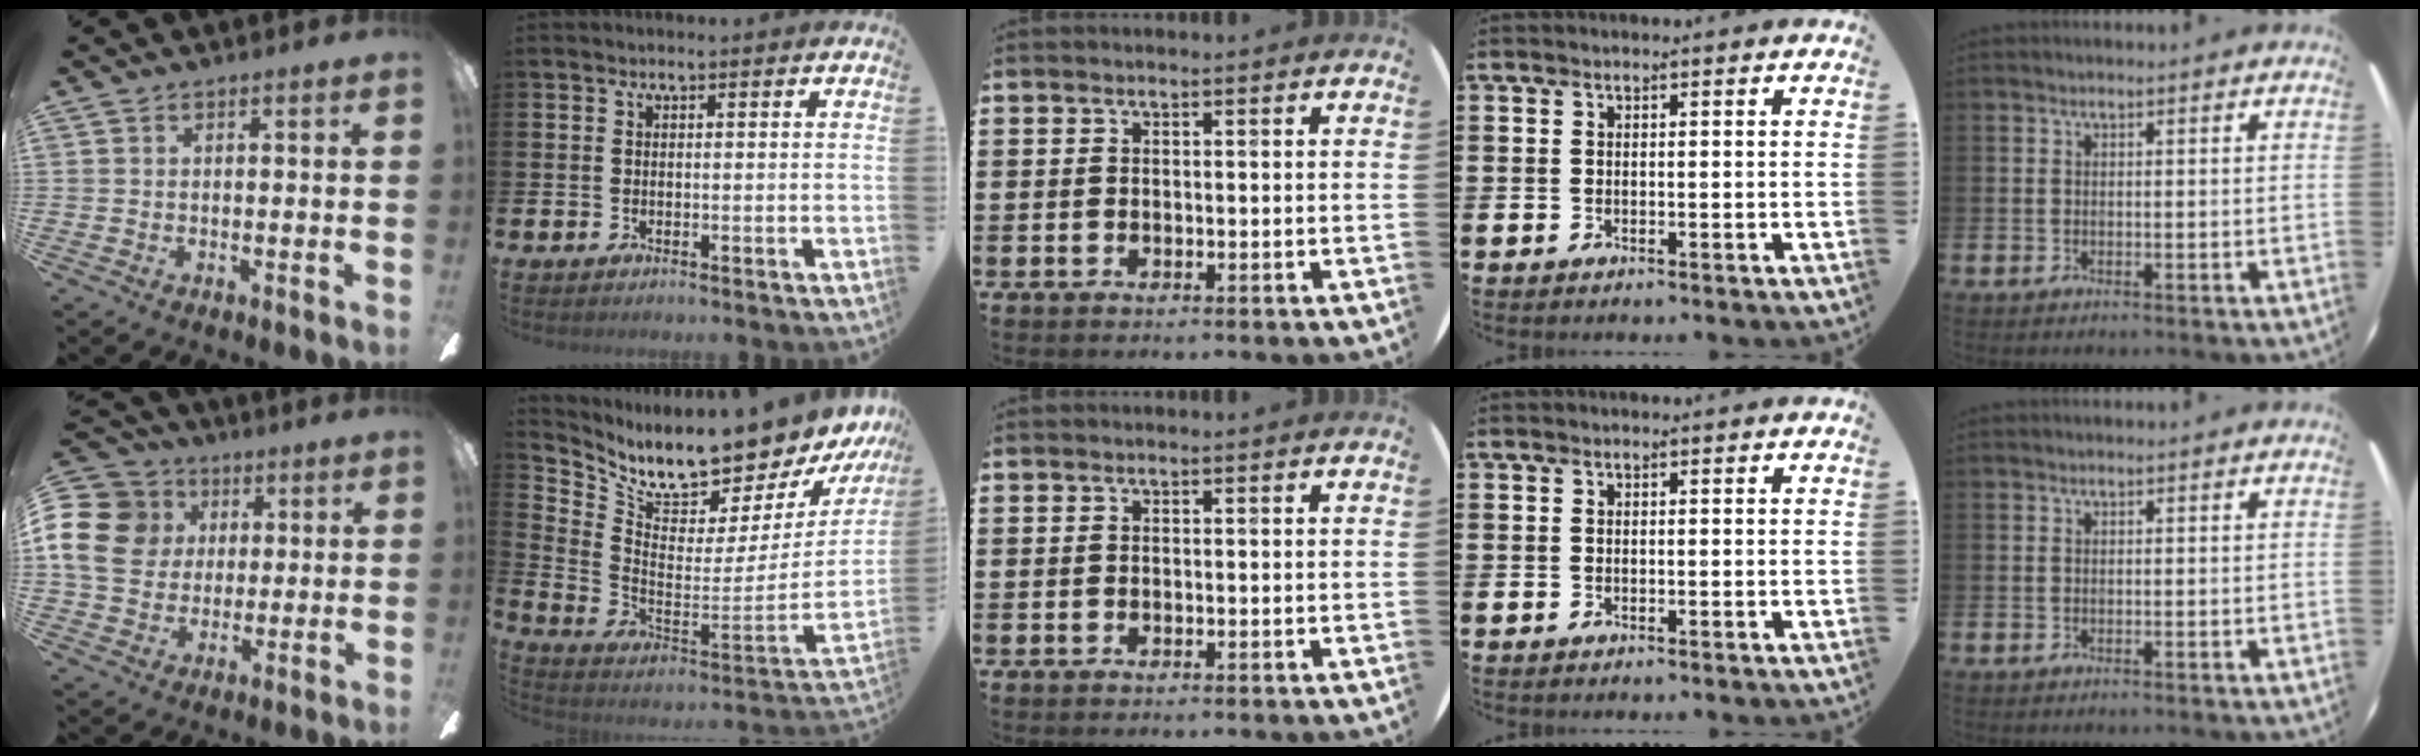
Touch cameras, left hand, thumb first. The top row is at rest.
{"thumb": {"total": 16.2, "force": [3.6, 13.9, 7.6], "torque": [-0.157, -0.002, 0.068]}, "index": {"total": 9.7, "force": [8.9, 1.8, 3.2], "torque": [-0.091, -0.086, 0.146]}}